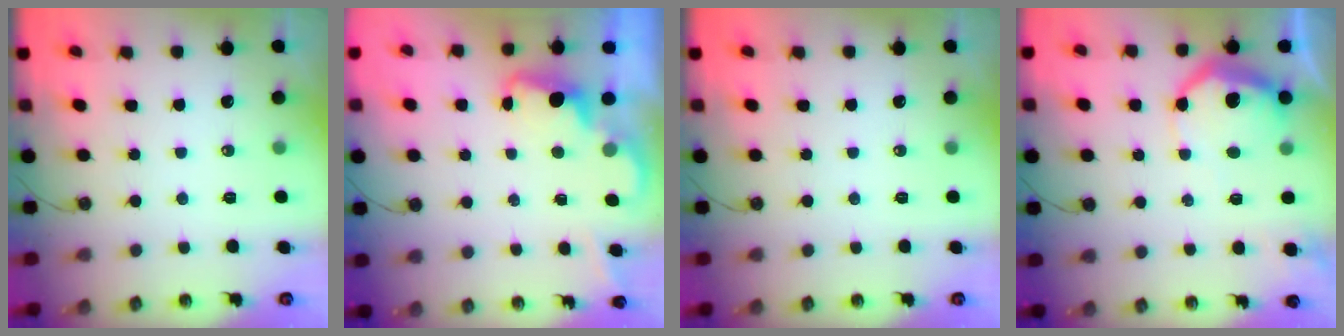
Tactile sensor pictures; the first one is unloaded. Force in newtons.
{"total": 2.0, "press": 1.9, "slide": 0.5}
{"total": 0.0}
{"total": 11.8, "press": 11.7, "slide": 1.0}